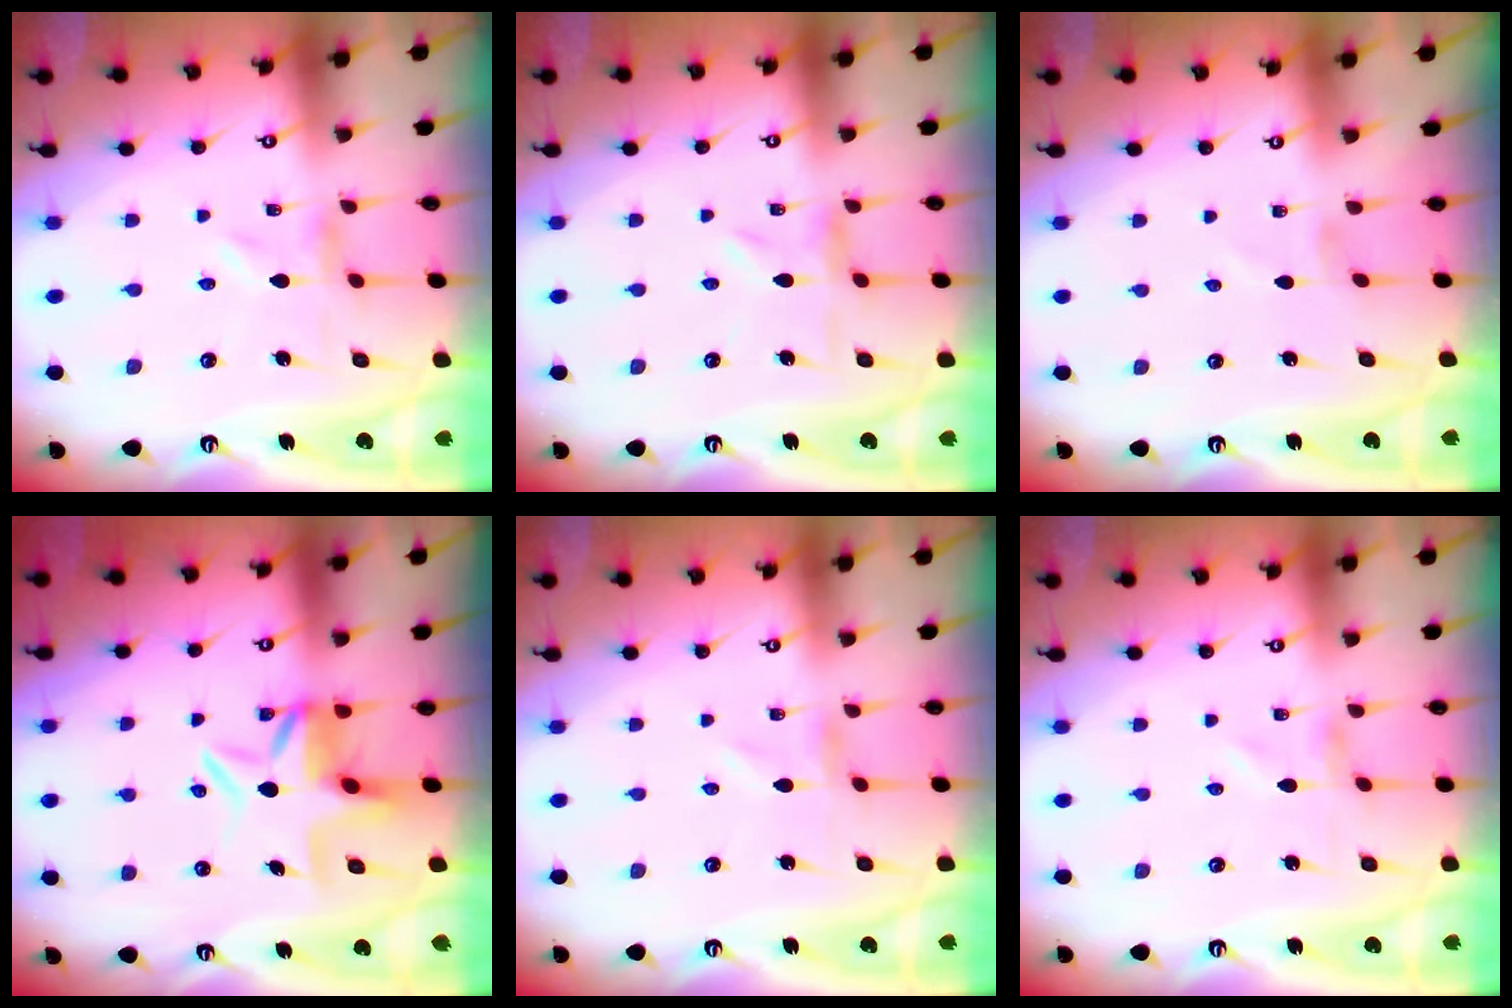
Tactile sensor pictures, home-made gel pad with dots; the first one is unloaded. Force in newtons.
{"total": 1.9, "press": 1.9, "slide": 0.4}
{"total": 0.0}
{"total": 6.6, "press": 6.0, "slide": 2.7}
{"total": 0.0}
{"total": 0.0}